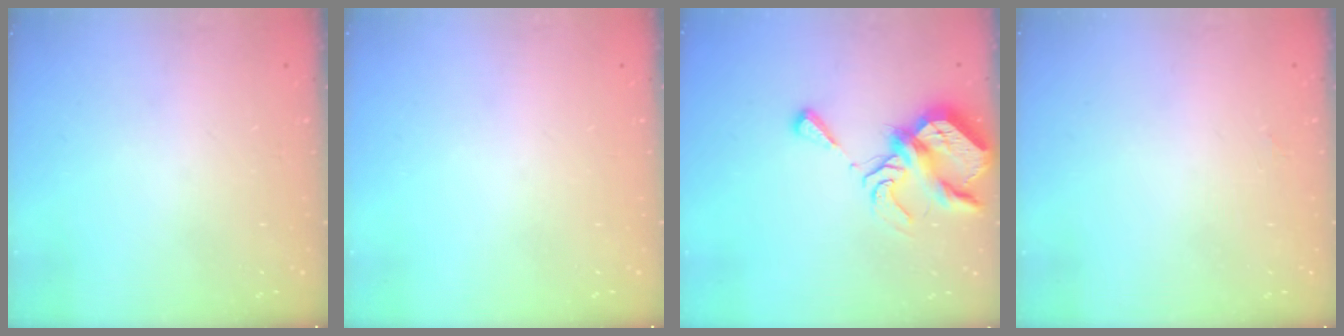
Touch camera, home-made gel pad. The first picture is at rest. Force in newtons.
{"total": 0.0}
{"total": 12.1, "press": 12.1, "slide": 0.9}
{"total": 2.0, "press": 2.0, "slide": 0.2}